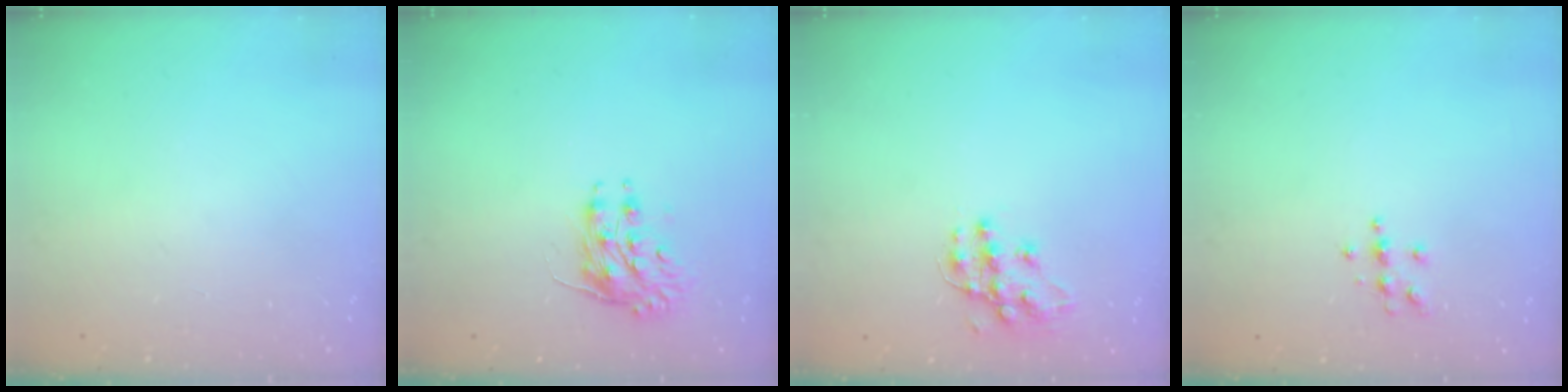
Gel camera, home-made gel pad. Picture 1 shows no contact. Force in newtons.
{"total": 8.4, "press": 8.4, "slide": 0.3}
{"total": 11.3, "press": 11.3, "slide": 0.2}
{"total": 4.8, "press": 4.8, "slide": 0.6}